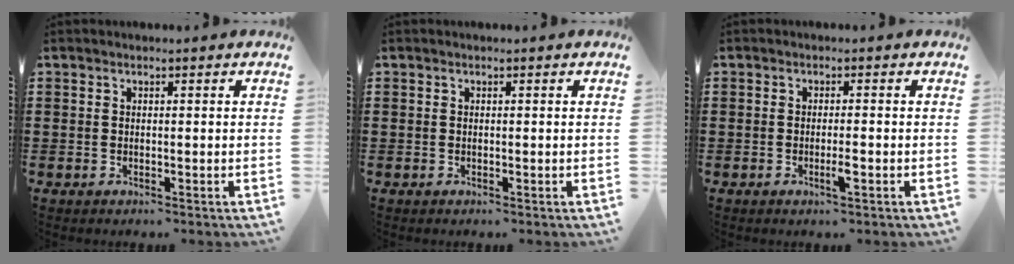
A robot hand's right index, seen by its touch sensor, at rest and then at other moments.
{"total": 0.0}
{"total": 2.1, "force": [-0.9, 0.2, 1.9], "torque": [-0.033, 0.001, -0.016]}